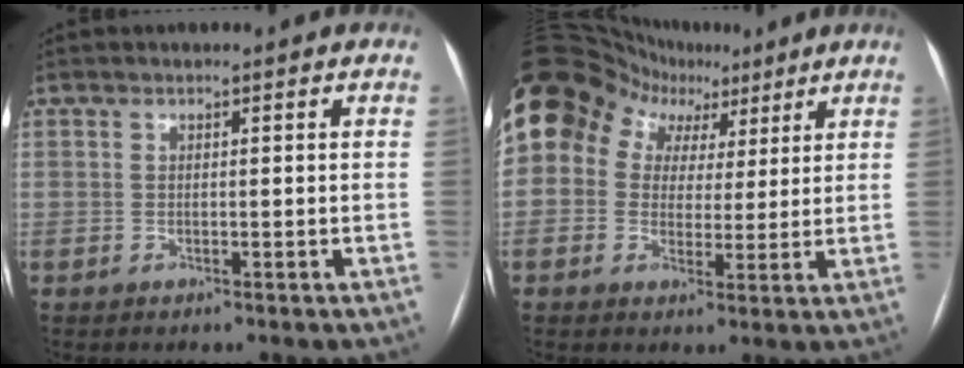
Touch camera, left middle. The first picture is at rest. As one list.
[{"total": 19.3, "force": [9.0, 14.8, 8.5], "torque": [-0.211, 0.099, 0.164]}]